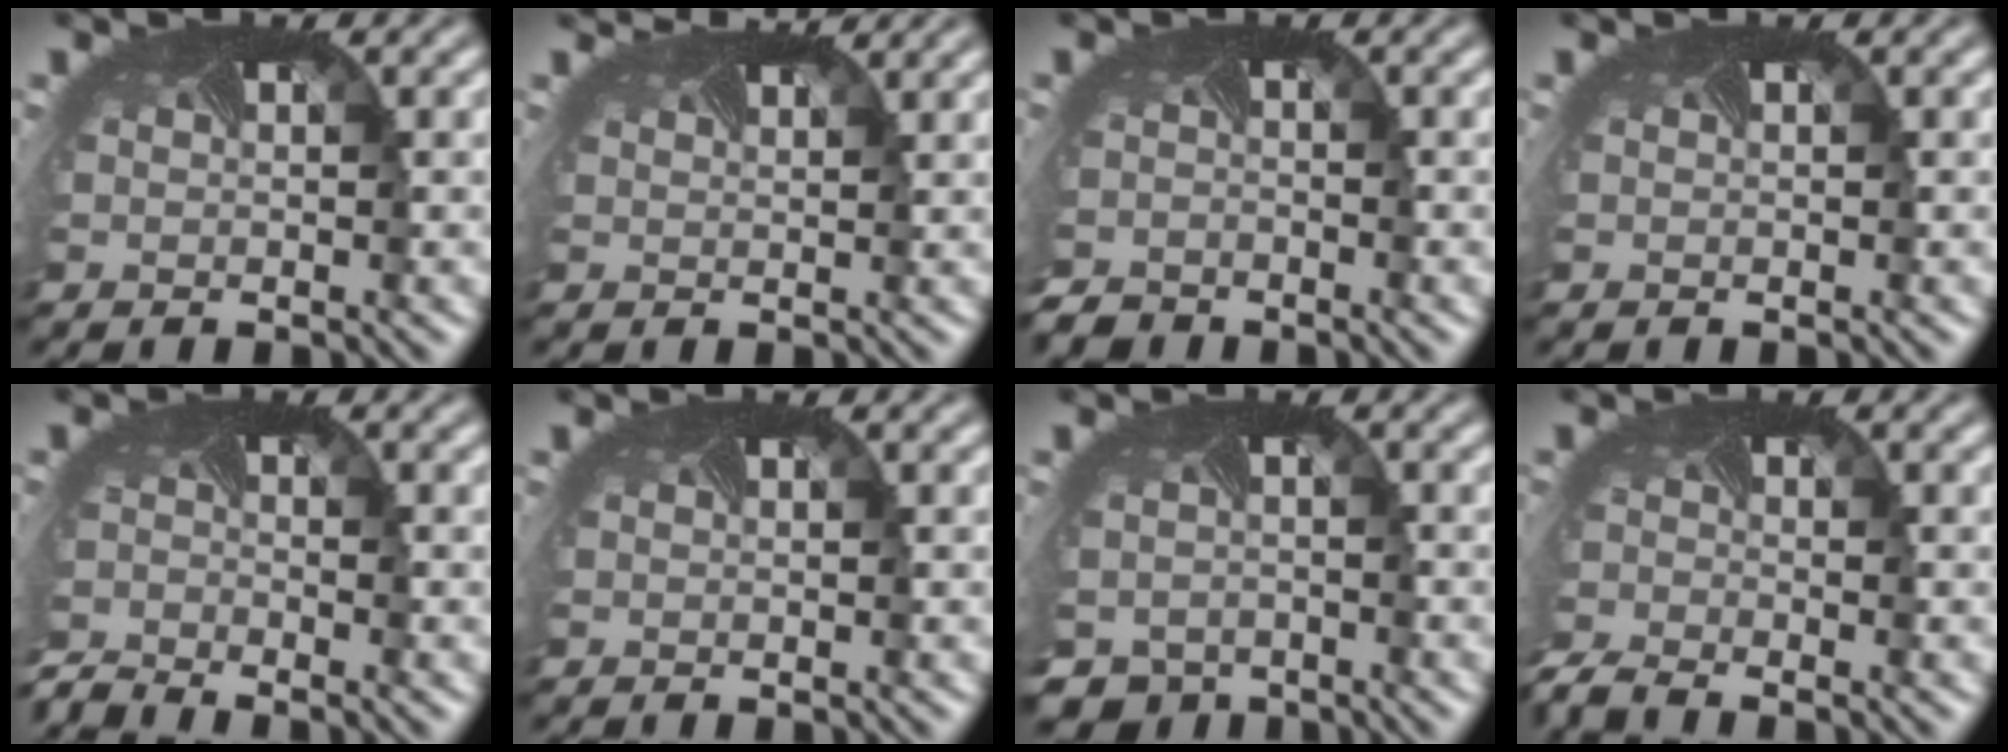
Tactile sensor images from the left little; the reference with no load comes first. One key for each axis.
{"total": 2.1, "fx": 2.1, "fy": -0.1, "fz": 0.3, "tx": -0.011, "ty": 0.004, "tz": 0.027}
{"total": 2.8, "fx": -2.7, "fy": 0.7, "fz": -0.1, "tx": -0.004, "ty": -0.020, "tz": -0.051}
{"total": 0.0}
{"total": 3.6, "fx": -3.6, "fy": 0.0, "fz": 0.1, "tx": -0.015, "ty": -0.026, "tz": -0.075}
{"total": 0.0}
{"total": 4.6, "fx": -3.5, "fy": 2.9, "fz": 0.7, "tx": -0.014, "ty": -0.025, "tz": -0.044}
{"total": 3.5, "fx": -3.4, "fy": 0.4, "fz": 1.0, "tx": -0.032, "ty": -0.027, "tz": -0.070}